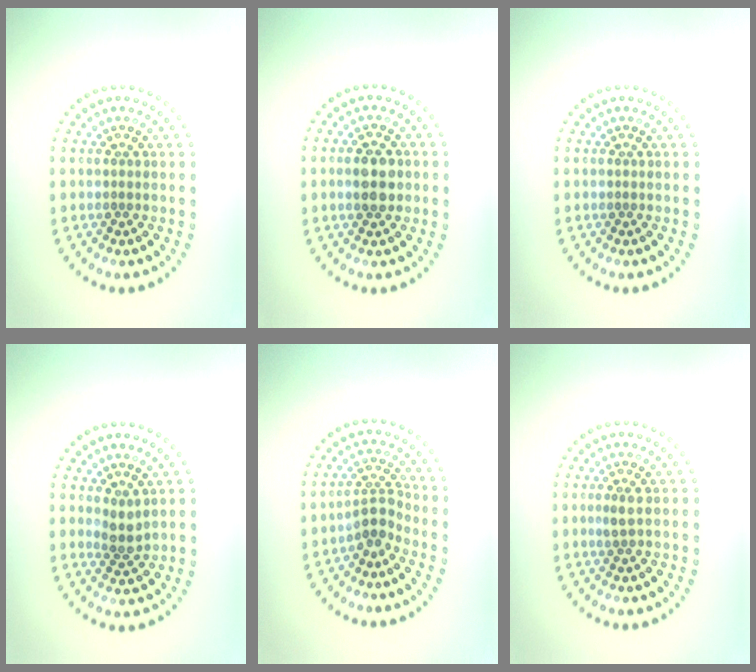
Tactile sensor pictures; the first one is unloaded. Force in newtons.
{"total": 3.3, "press": 3.3, "slide": 0.3}
{"total": 0.0}
{"total": 1.9, "press": 1.5, "slide": 1.1}
{"total": 2.5, "press": 1.8, "slide": 1.7}
{"total": 1.1, "press": 0.9, "slide": 0.6}